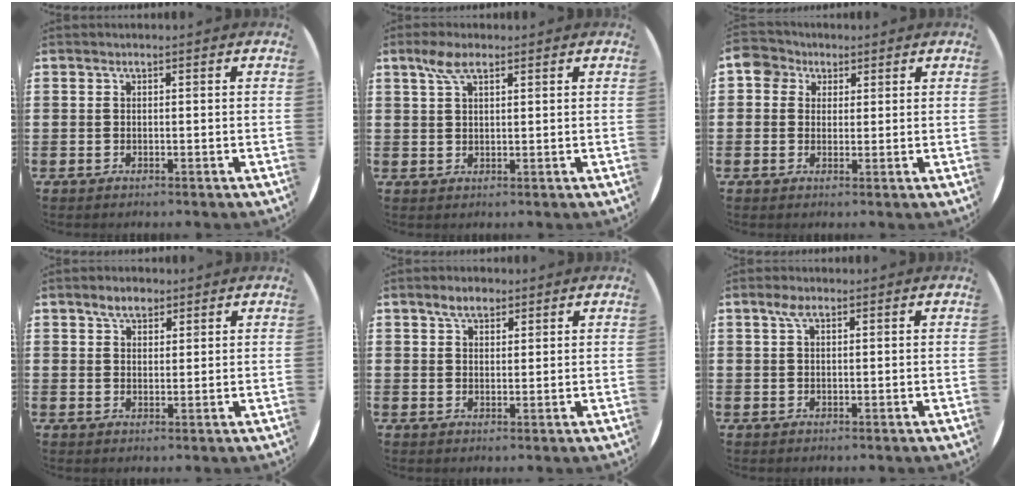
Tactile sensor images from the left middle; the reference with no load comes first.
{"total": 3.8, "force": [2.2, 1.4, 2.7], "torque": [-0.060, 0.009, 0.039]}
{"total": 3.6, "force": [2.0, 2.9, 0.5], "torque": [-0.008, 0.007, 0.034]}
{"total": 3.0, "force": [2.3, 1.5, 1.1], "torque": [-0.008, 0.001, 0.039]}
{"total": 3.0, "force": [2.3, 1.4, 1.2], "torque": [-0.011, 0.000, 0.038]}
{"total": 1.9, "force": [1.0, 0.7, 1.4], "torque": [-0.030, 0.007, 0.017]}